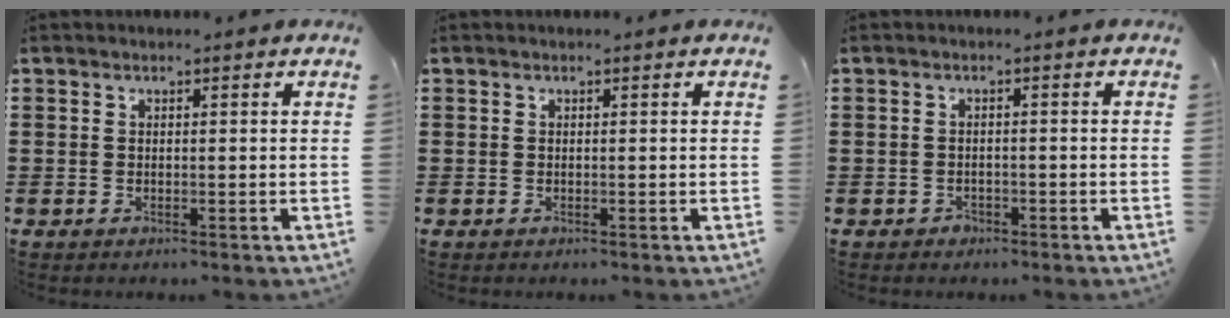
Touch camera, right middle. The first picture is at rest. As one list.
[{"total": 0.0}, {"total": 1.1, "force": [-0.9, 0.7, 0.0], "torque": [-0.004, 0.003, -0.021]}]